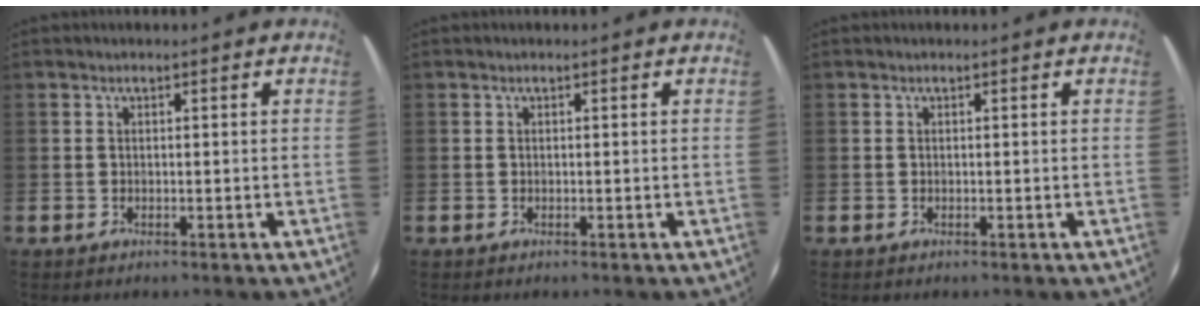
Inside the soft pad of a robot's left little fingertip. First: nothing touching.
{"total": 0.0}
{"total": 0.0}